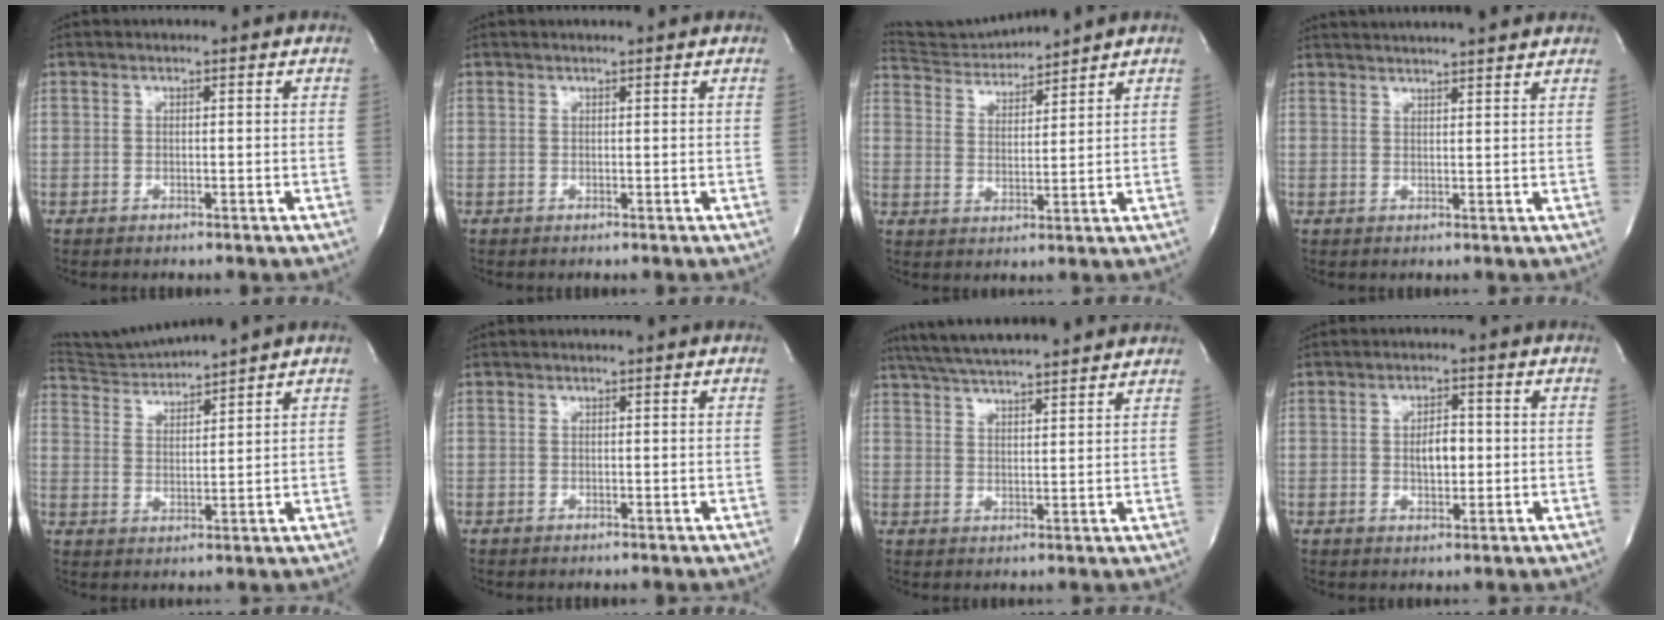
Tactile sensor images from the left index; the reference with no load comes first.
{"total": 1.1, "force": [1.1, -0.1, 0.4], "torque": [-0.004, 0.002, 0.014]}
{"total": 6.7, "force": [6.6, -1.1, -0.4], "torque": [-0.003, 0.002, 0.134]}
{"total": 11.2, "force": [10.4, 0.3, 4.1], "torque": [-0.069, 0.016, 0.134]}
{"total": 6.1, "force": [5.9, -1.8, 0.0], "torque": [-0.014, -0.006, 0.121]}
{"total": 0.0}
{"total": 14.6, "force": [13.0, 1.4, 6.5], "torque": [-0.117, 0.024, 0.194]}
{"total": 3.8, "force": [-0.4, 1.8, 3.3], "torque": [-0.051, -0.008, -0.005]}